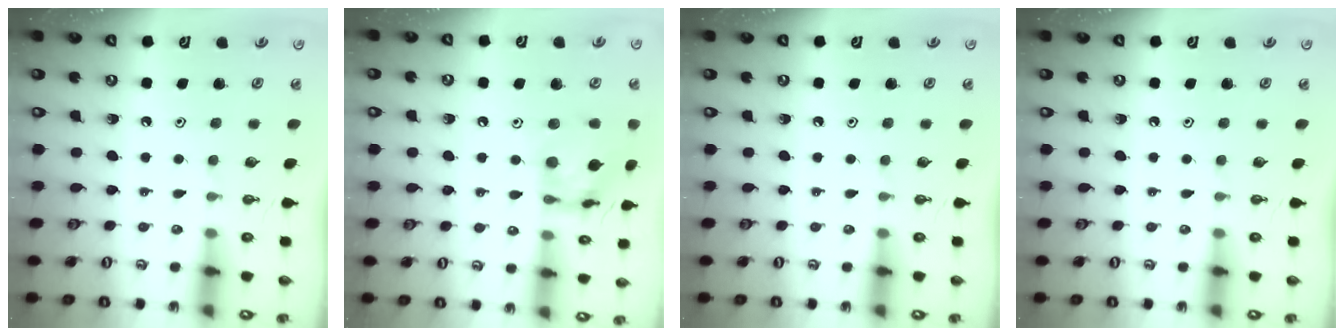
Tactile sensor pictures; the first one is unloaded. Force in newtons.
{"total": 14.1, "press": 14.0, "slide": 1.2}
{"total": 0.0}
{"total": 0.0}